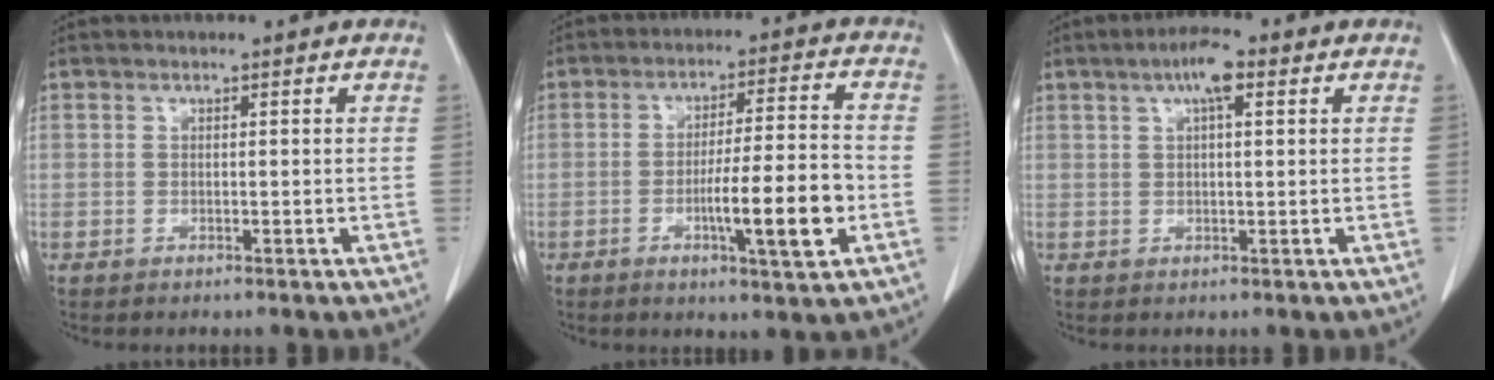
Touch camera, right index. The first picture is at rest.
{"total": 11.0, "force": [-3.3, 0.6, 10.4], "torque": [-0.164, -0.003, -0.052]}
{"total": 4.4, "force": [2.1, 1.0, 3.8], "torque": [-0.070, 0.011, 0.033]}